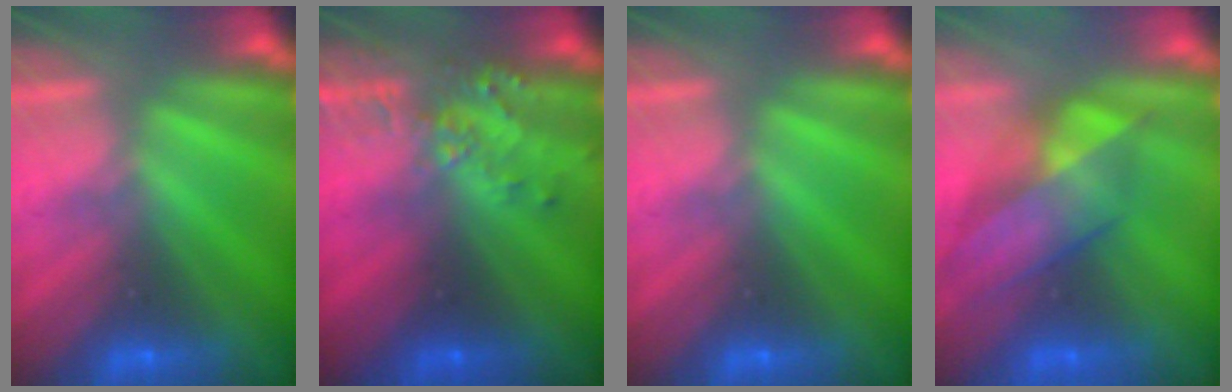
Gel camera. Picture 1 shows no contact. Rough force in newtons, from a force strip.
{"total": 3.1}
{"total": 0.0}
{"total": 3.9}